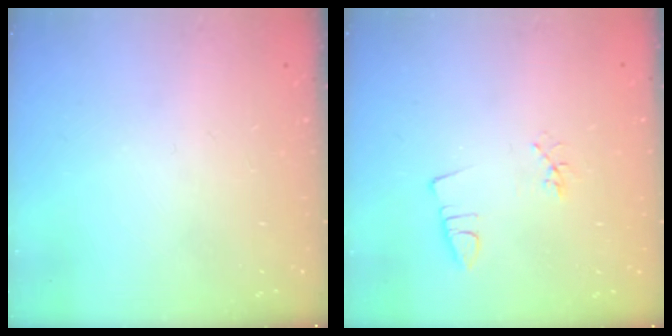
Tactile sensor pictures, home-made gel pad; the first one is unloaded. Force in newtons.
{"total": 2.6, "press": 2.2, "slide": 1.5}